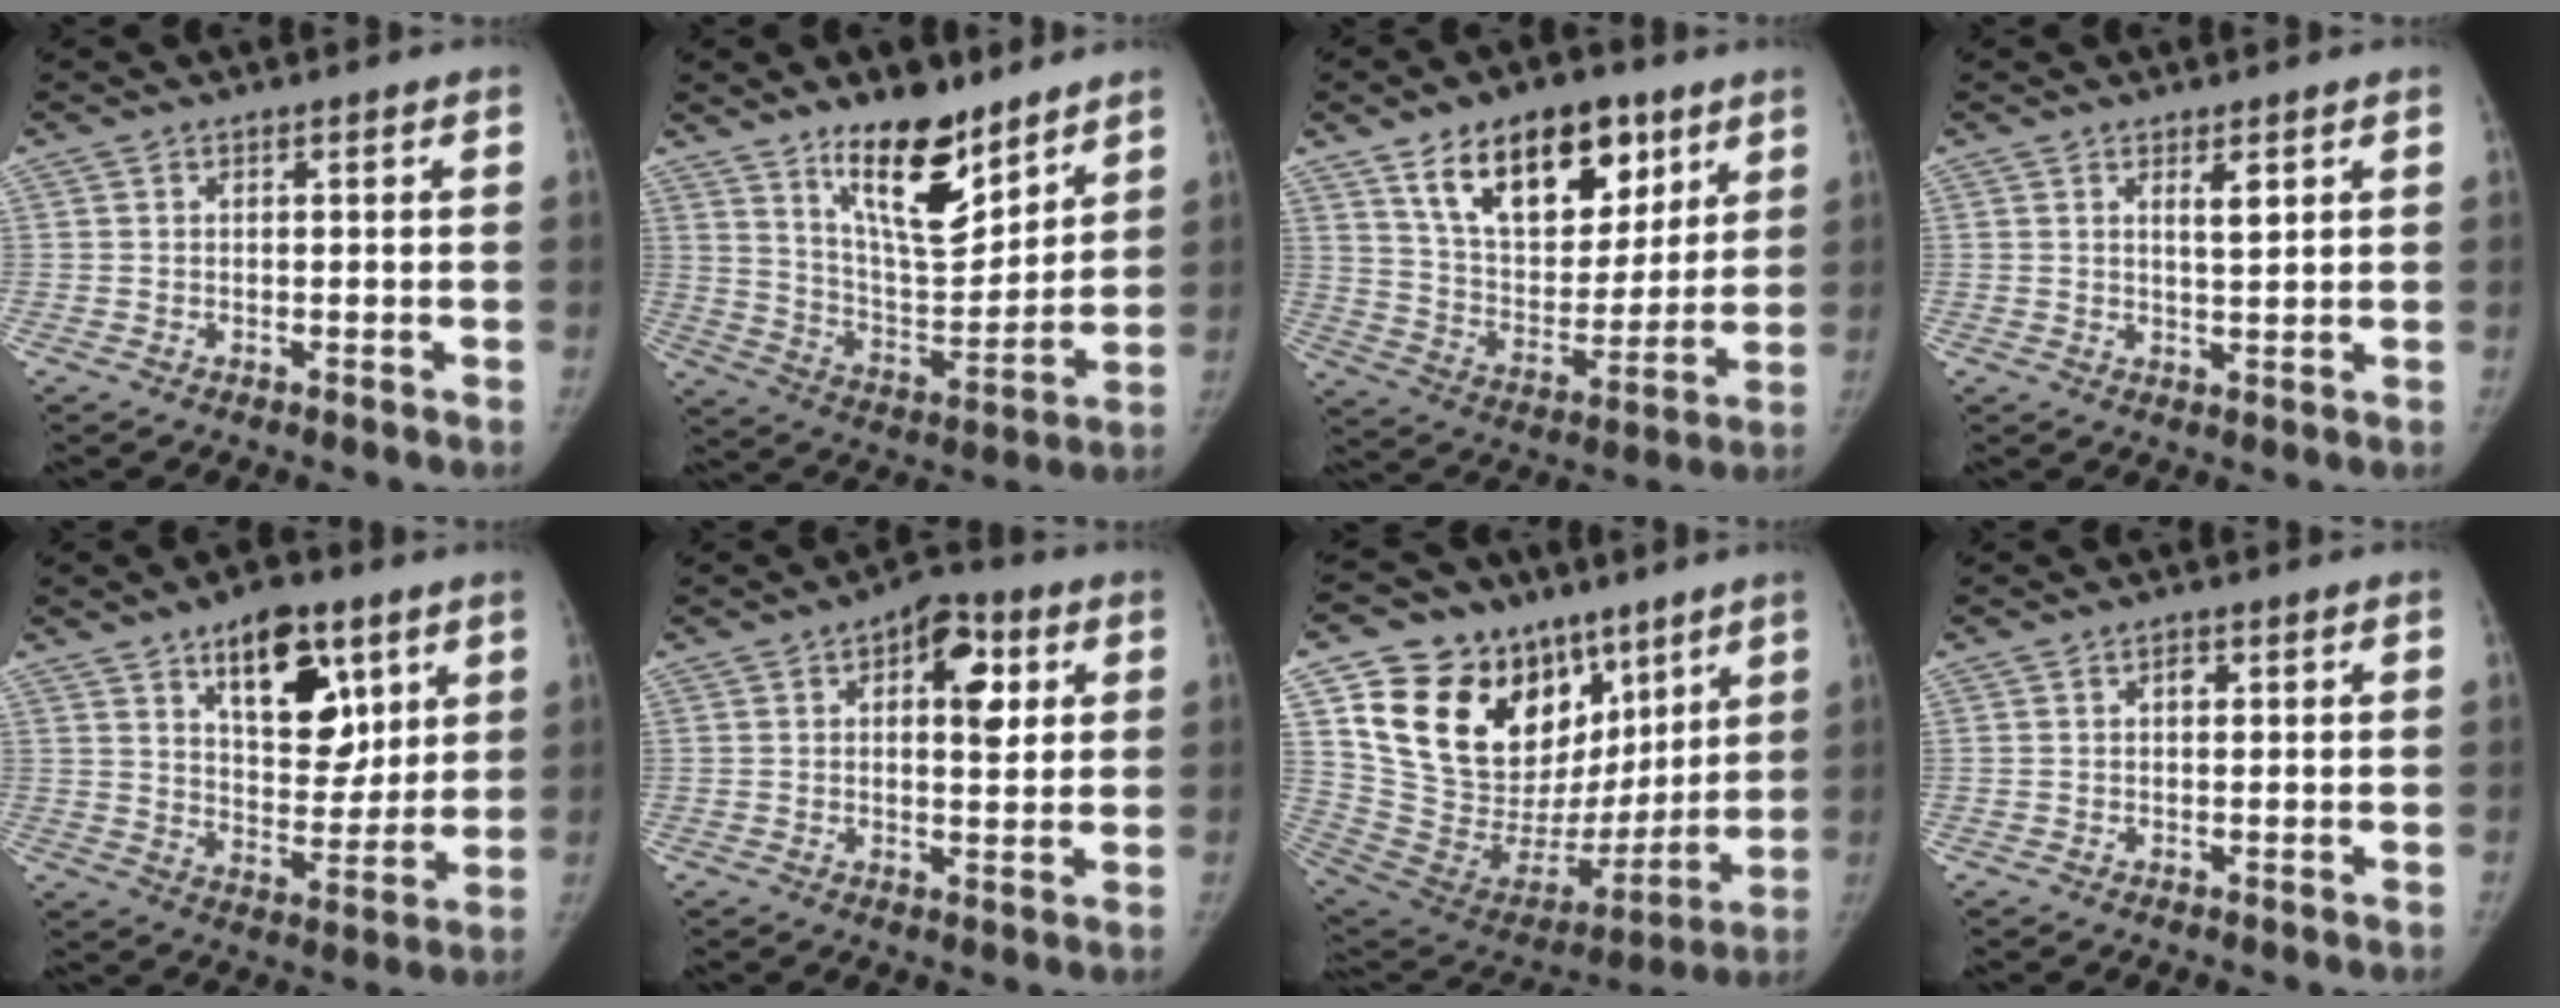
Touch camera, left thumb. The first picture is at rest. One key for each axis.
{"total": 16.3, "fx": 11.3, "fy": 6.2, "fz": 10.0, "tx": -0.120, "ty": -0.090, "tz": 0.201}
{"total": 21.2, "fx": 11.7, "fy": 11.9, "fz": 13.1, "tx": -0.155, "ty": -0.046, "tz": 0.201}
{"total": 3.1, "fx": 1.6, "fy": 0.8, "fz": 2.6, "tx": -0.037, "ty": -0.014, "tz": 0.028}
{"total": 15.9, "fx": 8.1, "fy": 8.5, "fz": 10.7, "tx": -0.106, "ty": -0.047, "tz": 0.133}
{"total": 9.6, "fx": 3.2, "fy": 5.0, "fz": 7.6, "tx": -0.066, "ty": -0.002, "tz": 0.037}
{"total": 28.8, "fx": 13.5, "fy": 18.8, "fz": 17.2, "tx": -0.238, "ty": -0.001, "tz": 0.252}
{"total": 1.5, "fx": 0.6, "fy": 0.9, "fz": 1.0, "tx": -0.012, "ty": 0.001, "tz": 0.007}